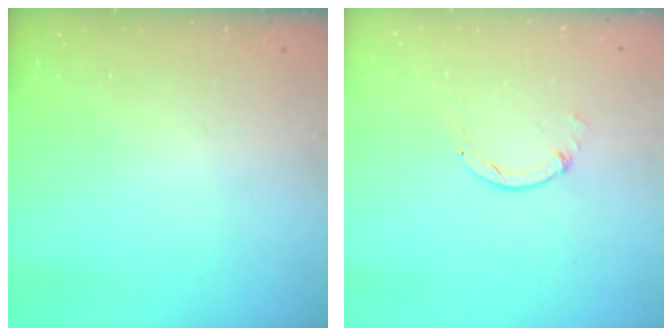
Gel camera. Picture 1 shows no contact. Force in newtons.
{"total": 0.0}